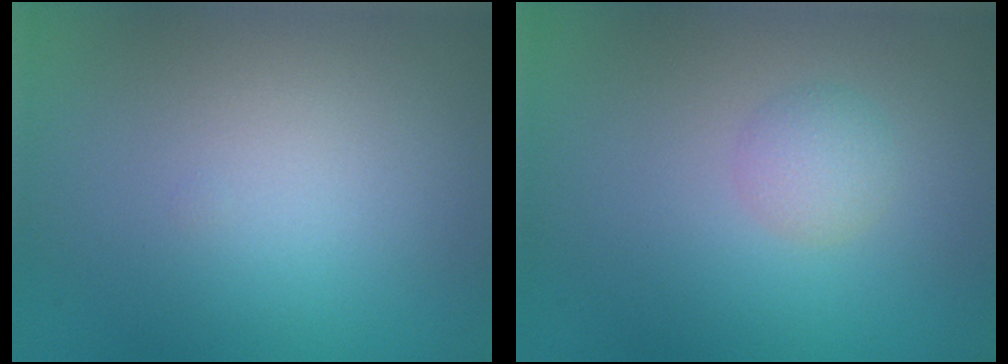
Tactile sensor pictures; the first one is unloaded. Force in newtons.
{"total": 1.7, "press": 1.7, "slide": 0.0}